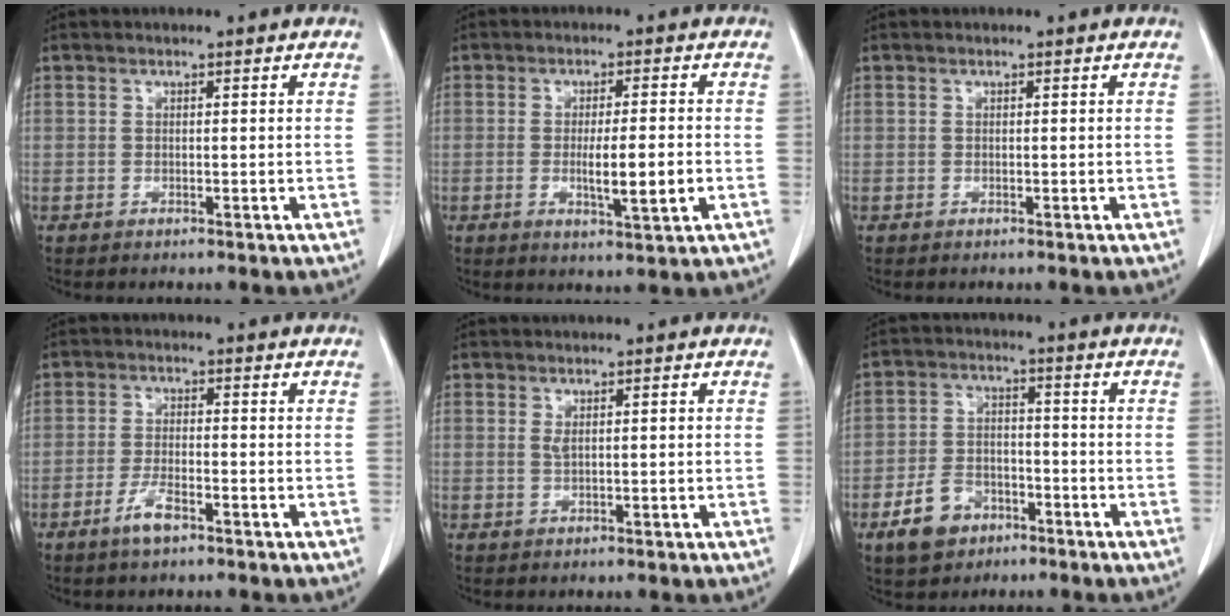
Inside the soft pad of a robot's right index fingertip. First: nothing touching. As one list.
[{"total": 6.2, "force": [-1.3, 0.4, 6.1], "torque": [-0.100, -0.011, -0.019]}, {"total": 0.0}, {"total": 3.8, "force": [-2.5, 0.7, 2.8], "torque": [-0.059, -0.002, -0.047]}, {"total": 1.3, "force": [0.3, 0.3, 1.2], "torque": [-0.026, 0.003, 0.010]}, {"total": 7.4, "force": [-4.3, 4.9, 3.5], "torque": [-0.079, 0.010, -0.070]}]